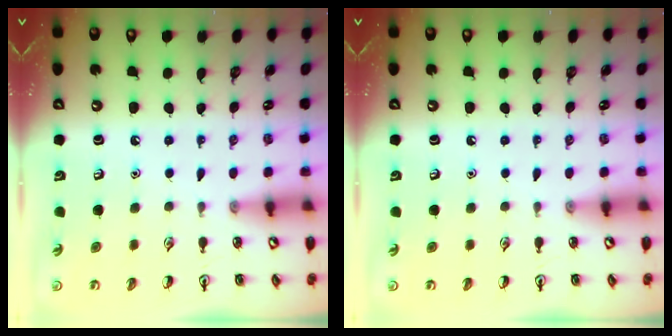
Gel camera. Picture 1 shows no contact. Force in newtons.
{"total": 0.0}